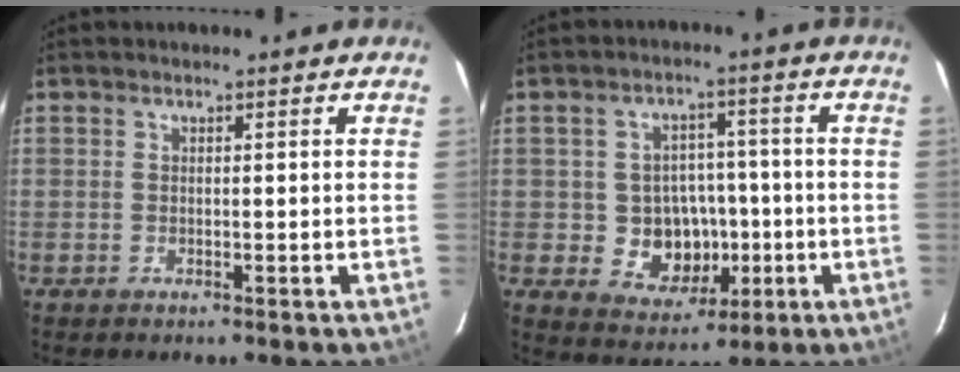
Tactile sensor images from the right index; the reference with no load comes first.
{"total": 9.4, "force": [-1.8, 8.3, 4.1], "torque": [-0.091, 0.012, -0.009]}